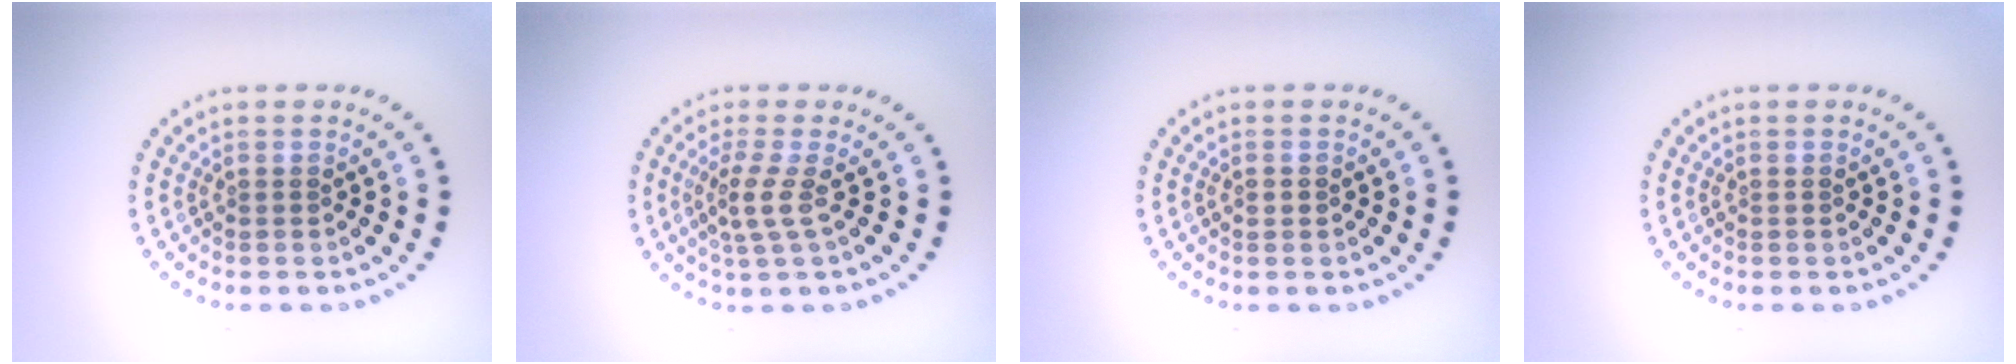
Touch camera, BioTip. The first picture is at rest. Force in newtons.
{"total": 2.3, "press": 1.6, "slide": 1.7}
{"total": 0.8, "press": 0.8, "slide": 0.1}
{"total": 0.0}